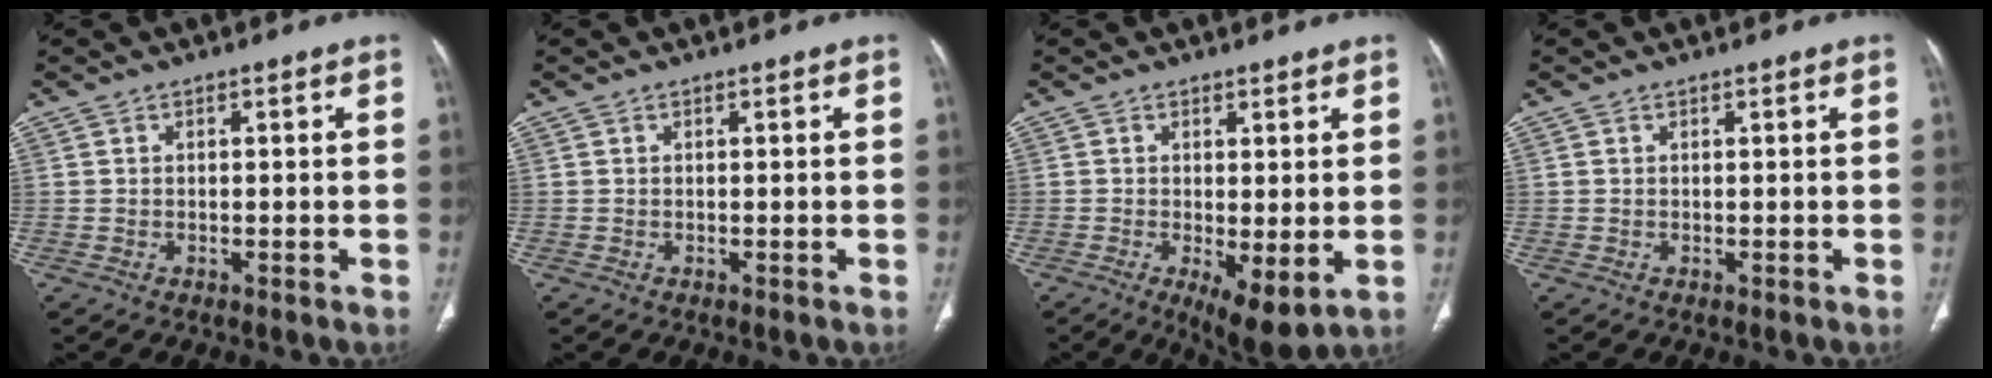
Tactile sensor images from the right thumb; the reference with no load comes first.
{"total": 0.0}
{"total": 7.2, "force": [-1.5, 2.5, 6.6], "torque": [-0.108, -0.024, -0.017]}
{"total": 0.0}